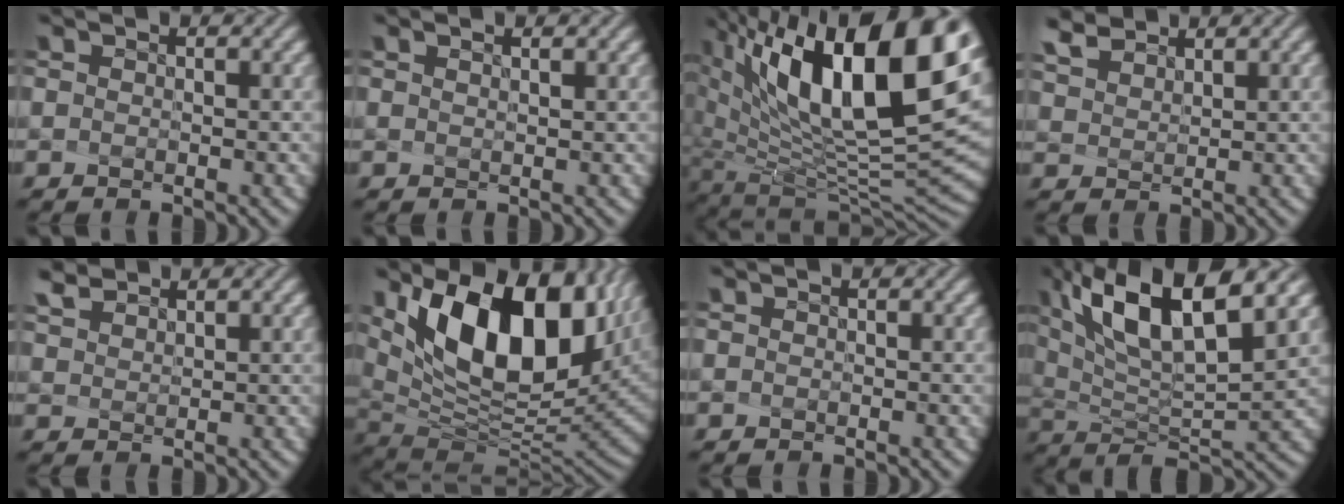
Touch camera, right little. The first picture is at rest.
{"total": 1.1, "force": [0.7, 0.0, 0.9], "torque": [-0.023, -0.001, 0.022]}
{"total": 18.4, "force": [7.0, 8.3, 14.8], "torque": [-0.233, 0.023, 0.129]}
{"total": 2.2, "force": [2.1, 0.4, 0.3], "torque": [-0.022, 0.001, 0.051]}
{"total": 1.7, "force": [1.7, 0.1, 0.0], "torque": [-0.015, 0.002, 0.044]}
{"total": 14.4, "force": [5.6, 6.6, 11.4], "torque": [-0.175, -0.002, 0.097]}
{"total": 0.0}
{"total": 10.8, "force": [5.4, 2.5, 9.0], "torque": [-0.156, 0.011, 0.099]}